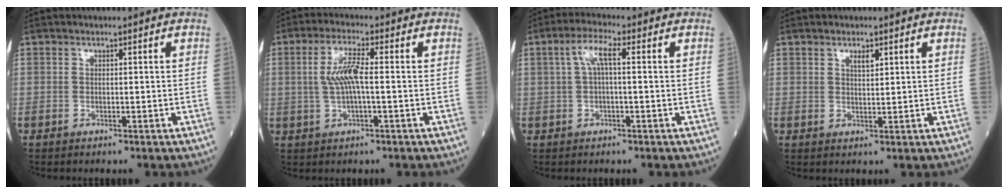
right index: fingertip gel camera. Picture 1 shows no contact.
{"total": 5.6, "force": [0.3, 0.8, 5.6], "torque": [-0.120, 0.007, 0.005]}
{"total": 4.4, "force": [0.8, 0.9, 4.2], "torque": [-0.086, 0.019, 0.017]}
{"total": 1.8, "force": [1.1, 0.6, 1.3], "torque": [-0.023, -0.001, 0.019]}